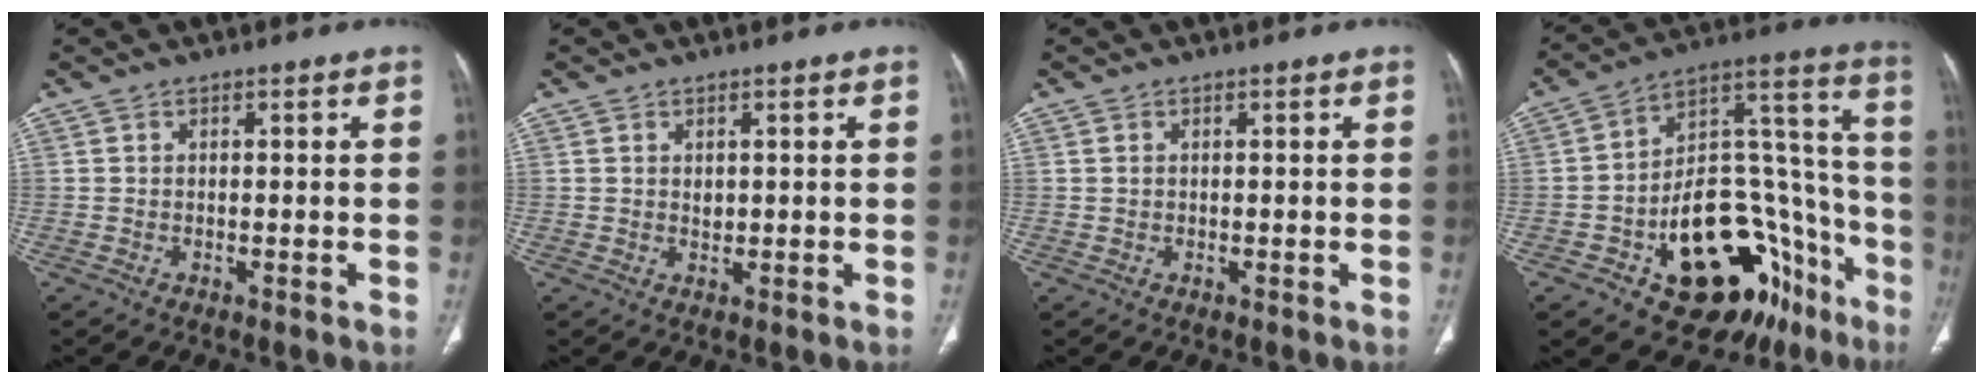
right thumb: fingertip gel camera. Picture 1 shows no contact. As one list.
[{"total": 1.2, "force": [0.4, 0.9, 0.7], "torque": [-0.010, -0.004, 0.011]}, {"total": 0.7, "force": [0.2, 0.5, 0.4], "torque": [-0.007, 0.001, 0.005]}, {"total": 28.5, "force": [-13.5, 15.5, 19.8], "torque": [-0.200, 0.119, -0.187]}]